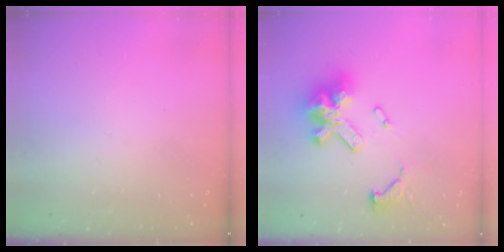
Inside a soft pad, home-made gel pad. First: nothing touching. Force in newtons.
{"total": 15.0, "press": 15.0, "slide": 0.8}